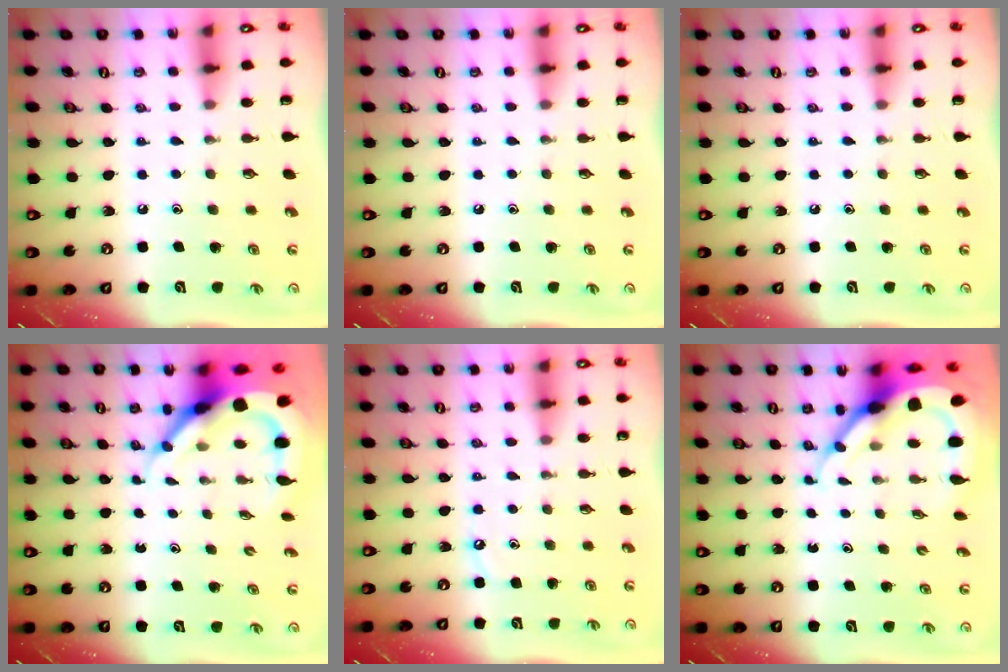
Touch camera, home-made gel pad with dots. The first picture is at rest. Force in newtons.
{"total": 0.0}
{"total": 0.0}
{"total": 10.9, "press": 10.8, "slide": 1.2}
{"total": 3.6, "press": 3.5, "slide": 0.5}
{"total": 9.7, "press": 9.7, "slide": 1.0}